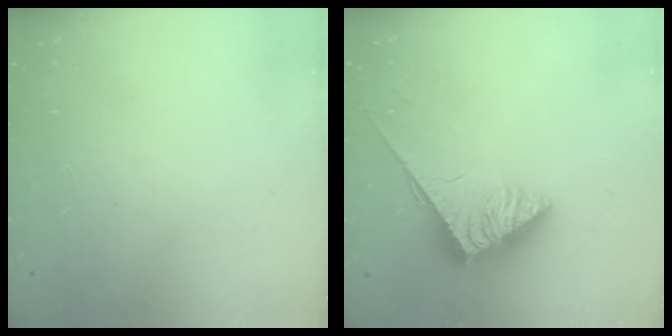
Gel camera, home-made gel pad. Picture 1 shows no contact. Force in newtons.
{"total": 3.8, "press": 3.7, "slide": 0.6}